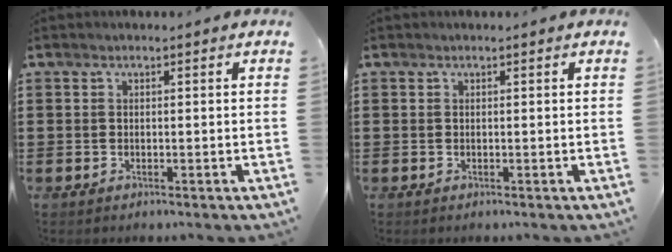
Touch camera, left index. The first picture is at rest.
{"total": 0.0}